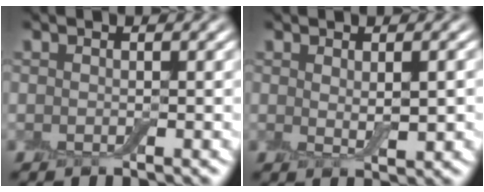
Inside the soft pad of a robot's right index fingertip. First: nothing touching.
{"total": 2.3, "force": [0.4, 0.6, 2.1], "torque": [-0.039, -0.006, 0.010]}